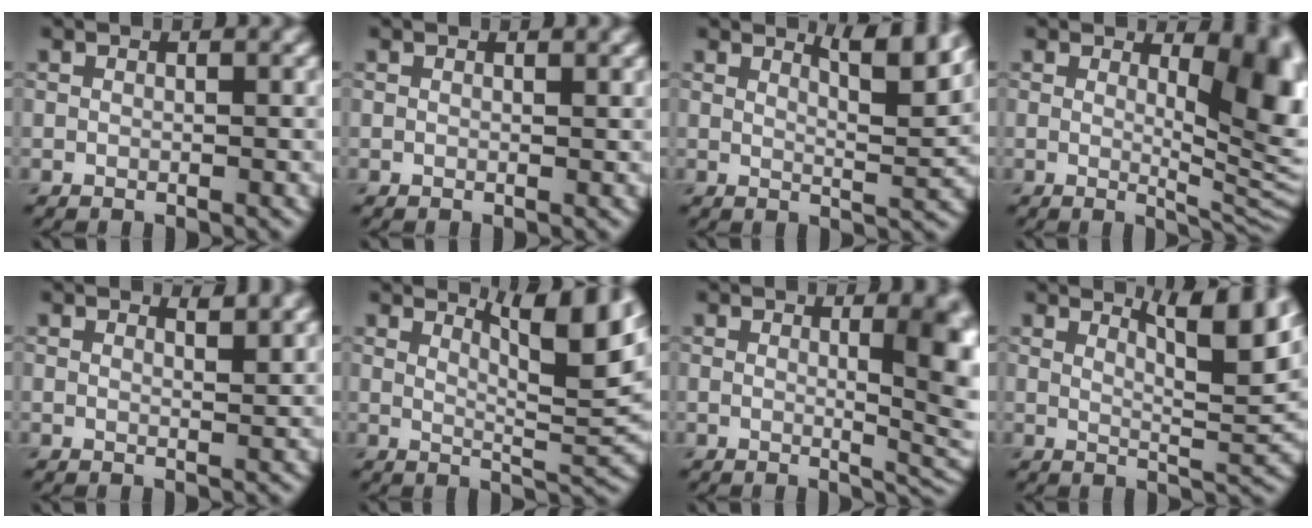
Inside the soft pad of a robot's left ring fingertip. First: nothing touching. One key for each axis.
{"total": 0.6, "fx": 0.5, "fy": 0.1, "fz": 0.4, "tx": -0.007, "ty": 0.002, "tz": 0.007}
{"total": 4.5, "fx": 3.1, "fy": 1.0, "fz": 3.2, "tx": -0.042, "ty": 0.000, "tz": 0.045}
{"total": 9.1, "fx": 2.2, "fy": 3.7, "fz": 8.0, "tx": -0.088, "ty": -0.010, "tz": 0.041}
{"total": 1.6, "fx": 1.4, "fy": 0.3, "fz": 0.7, "tx": -0.006, "ty": 0.003, "tz": 0.019}
{"total": 8.0, "fx": 4.6, "fy": 1.8, "fz": 6.3, "tx": -0.078, "ty": 0.004, "tz": 0.077}
{"total": 7.1, "fx": 1.2, "fy": 2.4, "fz": 6.6, "tx": -0.061, "ty": -0.004, "tz": 0.023}
{"total": 7.0, "fx": 4.2, "fy": 1.5, "fz": 5.5, "tx": -0.068, "ty": 0.003, "tz": 0.068}